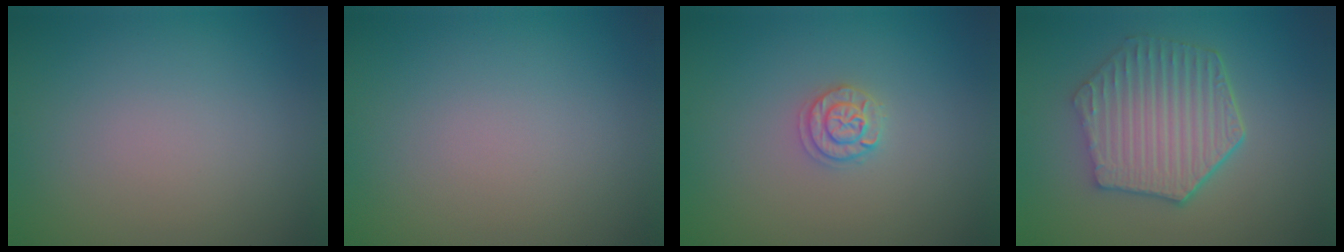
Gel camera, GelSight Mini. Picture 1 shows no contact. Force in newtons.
{"total": 0.0}
{"total": 1.7, "press": 1.7, "slide": 0.2}
{"total": 6.5, "press": 4.9, "slide": 4.3}